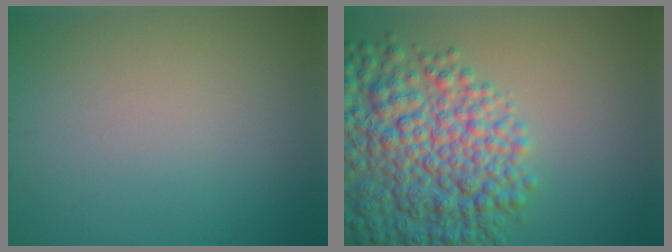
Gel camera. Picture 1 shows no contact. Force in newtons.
{"total": 9.9, "press": 9.9, "slide": 0.3}